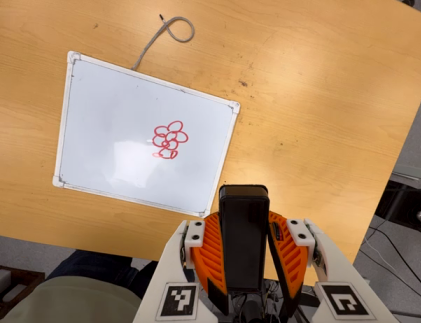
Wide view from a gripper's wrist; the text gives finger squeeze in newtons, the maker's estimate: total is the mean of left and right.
{"total": 8.9, "left": 6.8, "right": 11.0}